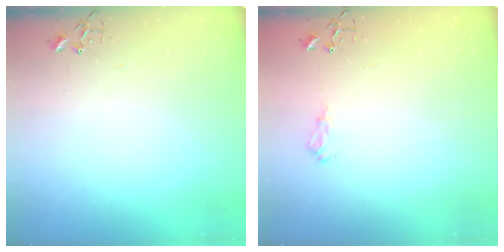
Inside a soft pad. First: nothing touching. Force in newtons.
{"total": 7.4, "press": 7.4, "slide": 0.9}